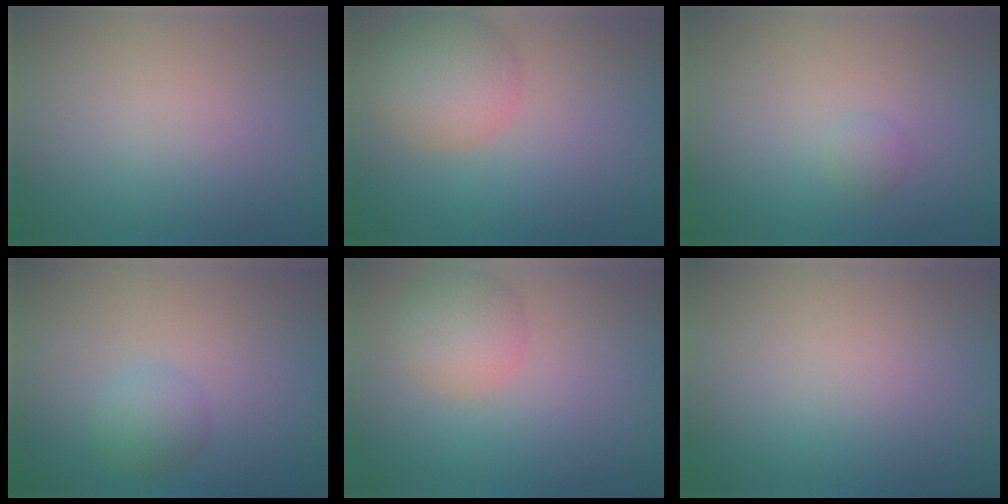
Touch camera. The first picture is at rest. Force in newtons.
{"total": 5.6, "press": 5.6, "slide": 0.3}
{"total": 0.8, "press": 0.8, "slide": 0.0}
{"total": 2.1, "press": 2.1, "slide": 0.1}
{"total": 3.5, "press": 3.5, "slide": 0.2}
{"total": 0.0}